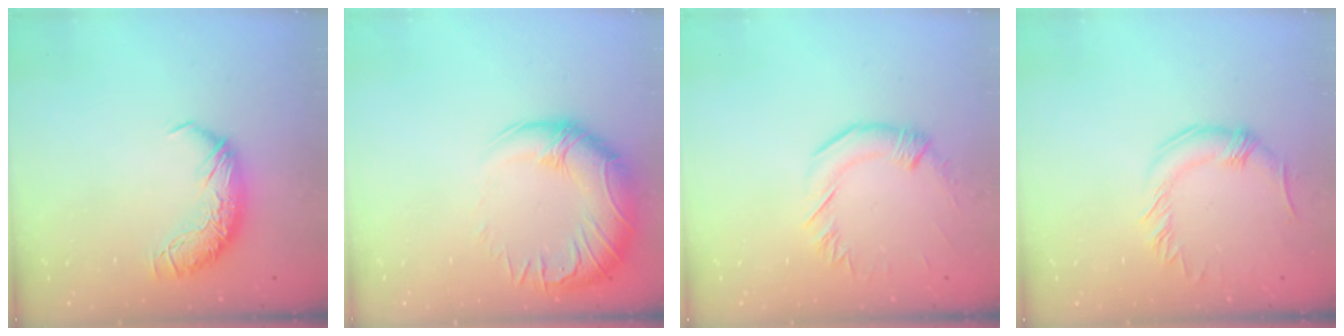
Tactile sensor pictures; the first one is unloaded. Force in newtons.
{"total": 4.6, "press": 2.5, "slide": 3.9}
{"total": 1.0, "press": 1.0, "slide": 0.4}
{"total": 0.0}